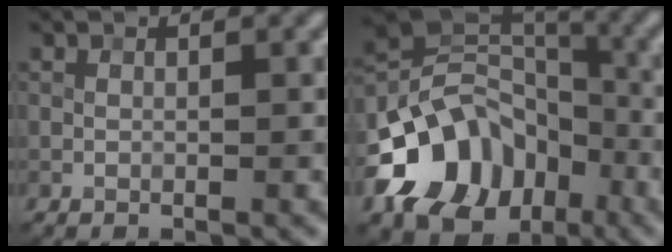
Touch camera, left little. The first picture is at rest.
{"total": 11.1, "force": [-5.2, 8.0, 5.7], "torque": [-0.101, 0.008, -0.104]}